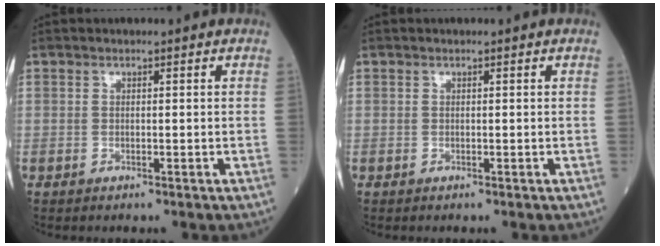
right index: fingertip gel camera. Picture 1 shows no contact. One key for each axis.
{"total": 0.0}